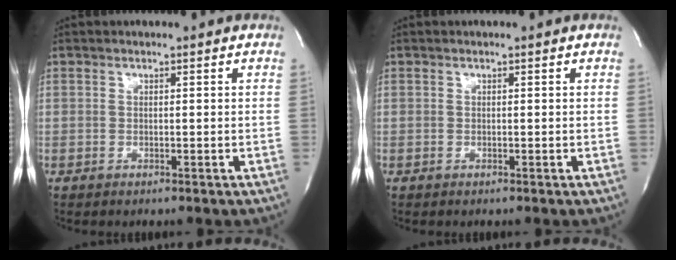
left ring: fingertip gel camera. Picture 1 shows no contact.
{"total": 0.0}